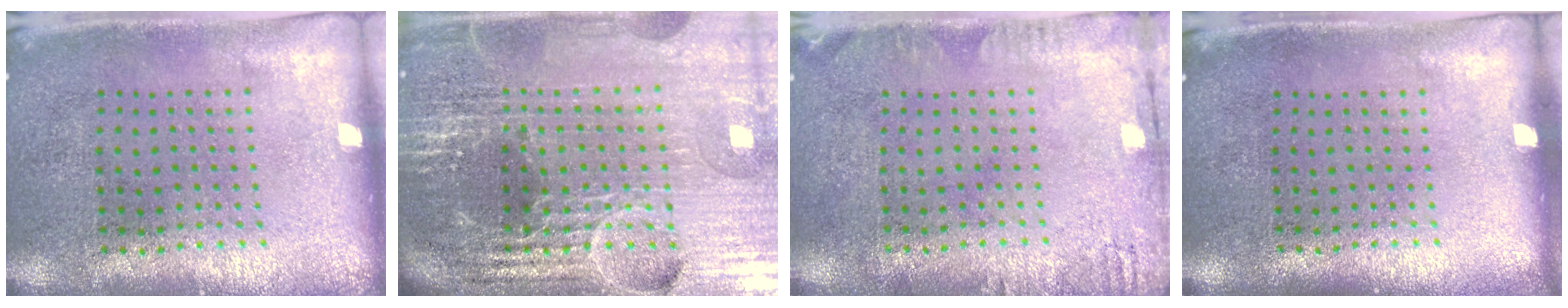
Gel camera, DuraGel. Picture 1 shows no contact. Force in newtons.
{"total": 6.5, "press": 5.7, "slide": 3.2}
{"total": 1.7, "press": 1.7, "slide": 0.2}
{"total": 0.0}